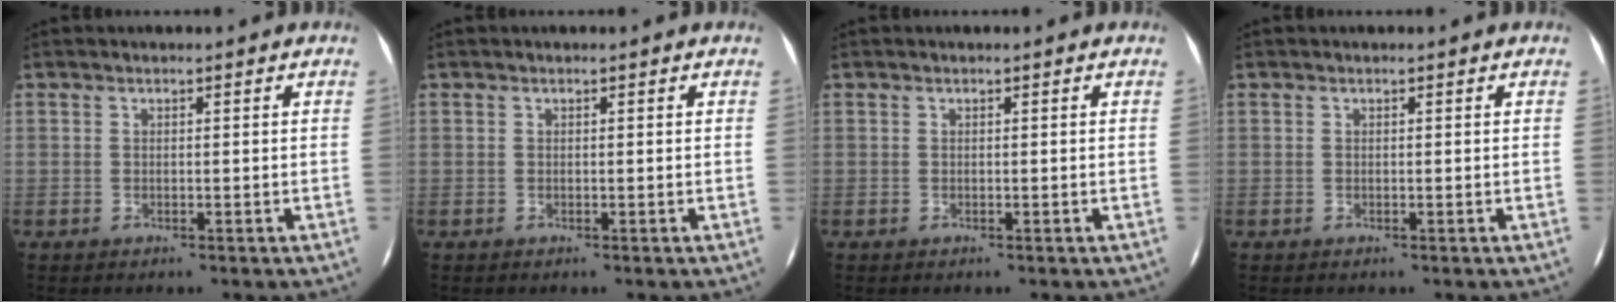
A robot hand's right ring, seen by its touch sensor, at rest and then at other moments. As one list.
[{"total": 0.0}, {"total": 0.0}, {"total": 0.0}]